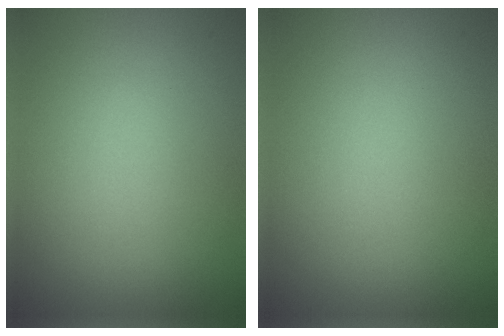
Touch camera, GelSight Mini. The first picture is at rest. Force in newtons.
{"total": 0.0}